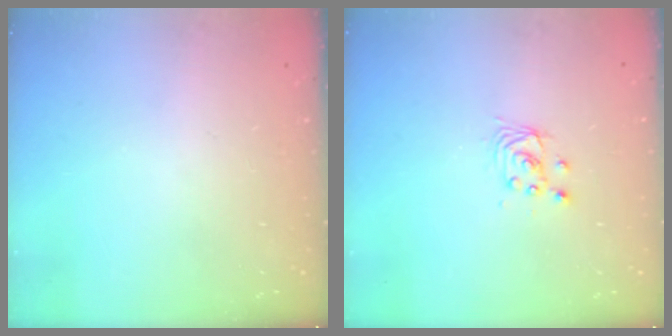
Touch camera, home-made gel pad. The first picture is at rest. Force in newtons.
{"total": 2.9, "press": 2.9, "slide": 0.0}